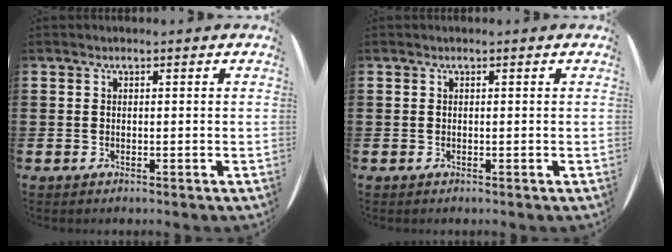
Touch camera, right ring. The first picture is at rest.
{"total": 0.0}